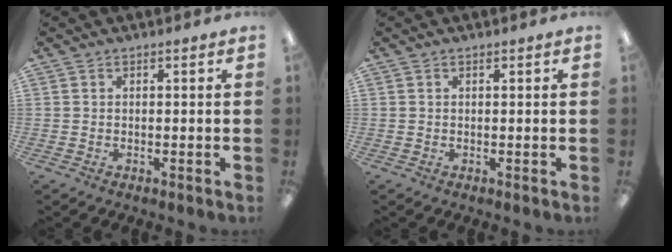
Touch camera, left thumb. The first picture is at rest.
{"total": 0.0}